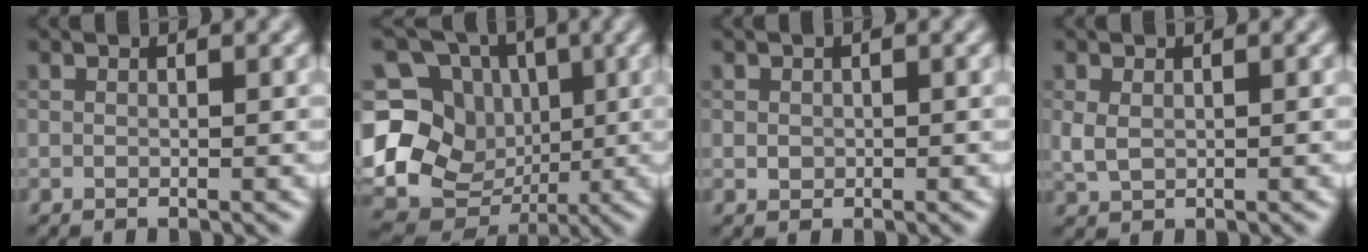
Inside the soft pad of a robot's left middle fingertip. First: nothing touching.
{"total": 15.7, "force": [-0.1, 13.7, 7.7], "torque": [-0.176, 0.024, -0.010]}
{"total": 0.8, "force": [0.1, 0.7, 0.3], "torque": [-0.004, -0.002, 0.002]}
{"total": 1.8, "force": [0.3, 1.3, 1.2], "torque": [-0.034, -0.001, 0.010]}